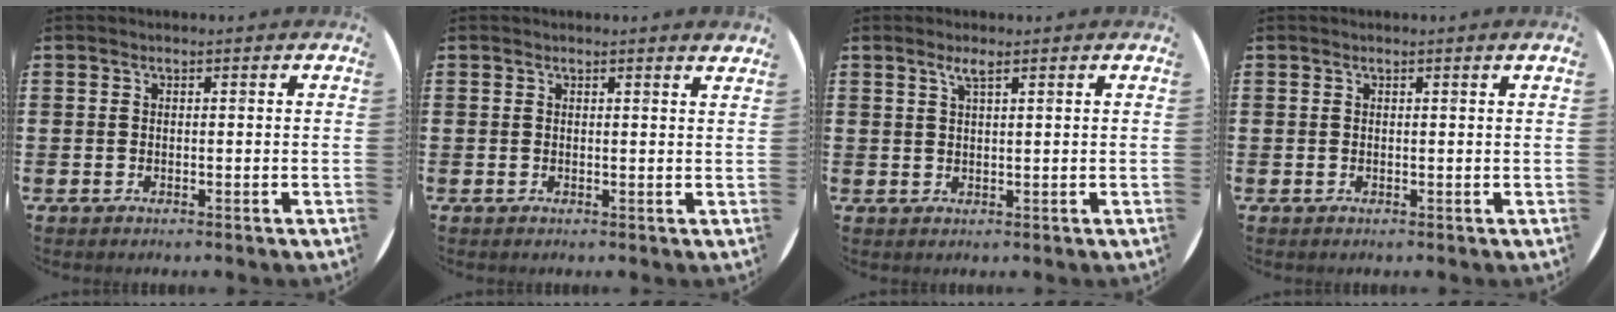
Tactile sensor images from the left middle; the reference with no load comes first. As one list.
[{"total": 0.8, "force": [0.7, -0.2, 0.3], "torque": [0.005, -0.005, 0.010]}, {"total": 1.9, "force": [1.3, 0.2, 1.5], "torque": [-0.030, 0.002, 0.021]}, {"total": 0.5, "force": [0.2, -0.3, 0.4], "torque": [-0.002, -0.001, 0.003]}]